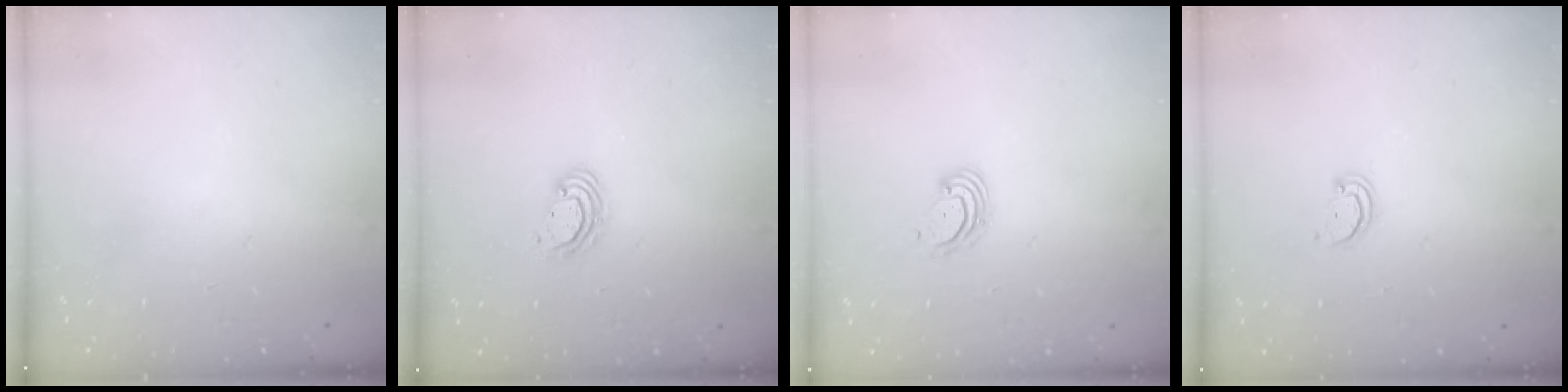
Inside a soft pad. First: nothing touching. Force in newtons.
{"total": 4.3, "press": 4.3, "slide": 0.2}
{"total": 2.9, "press": 2.9, "slide": 0.1}
{"total": 2.1, "press": 2.1, "slide": 0.2}